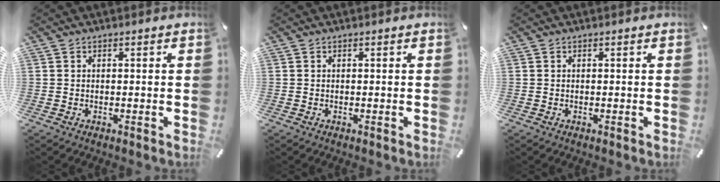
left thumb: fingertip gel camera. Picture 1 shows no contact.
{"total": 0.0}
{"total": 0.0}